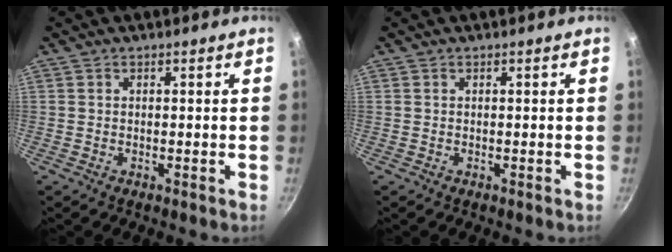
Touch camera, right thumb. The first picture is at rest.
{"total": 0.0}